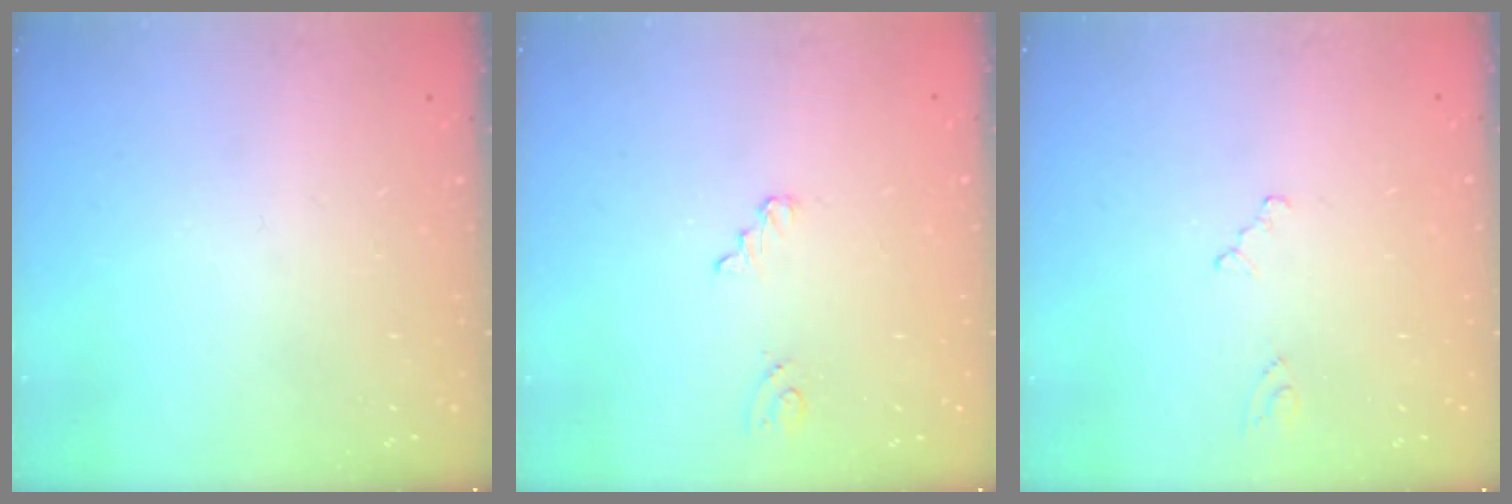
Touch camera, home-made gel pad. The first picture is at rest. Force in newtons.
{"total": 2.7, "press": 2.7, "slide": 0.4}
{"total": 0.0}